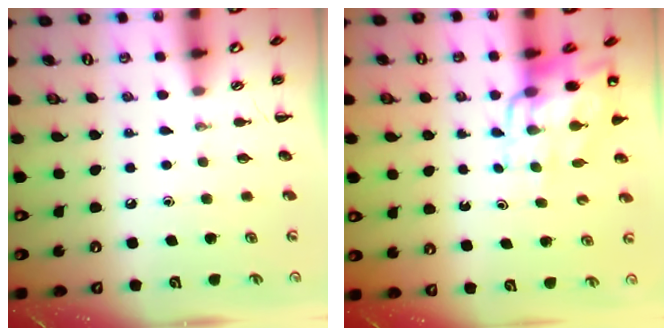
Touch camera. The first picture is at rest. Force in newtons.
{"total": 11.3, "press": 10.8, "slide": 3.4}